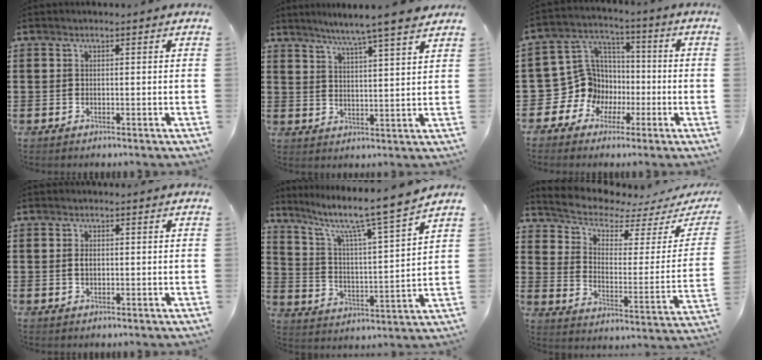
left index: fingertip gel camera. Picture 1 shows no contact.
{"total": 5.5, "force": [4.7, -1.2, 2.7], "torque": [-0.068, -0.027, 0.077]}
{"total": 10.3, "force": [-1.9, 9.9, 2.2], "torque": [-0.104, -0.001, -0.029]}
{"total": 1.4, "force": [0.1, 0.7, 1.2], "torque": [-0.026, 0.004, 0.001]}
{"total": 8.5, "force": [6.9, -0.2, 5.1], "torque": [-0.120, -0.054, 0.102]}
{"total": 4.9, "force": [4.2, 1.2, 2.2], "torque": [-0.067, -0.036, 0.068]}